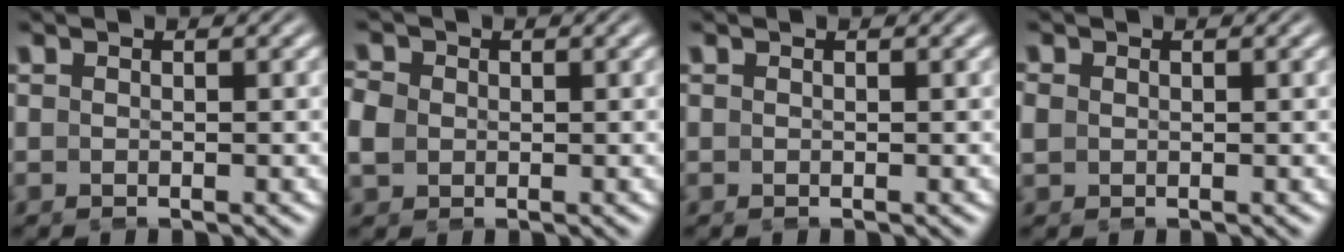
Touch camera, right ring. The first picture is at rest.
{"total": 2.4, "force": [0.2, 2.1, 1.1], "torque": [-0.028, -0.002, 0.003]}
{"total": 0.0}
{"total": 1.1, "force": [0.3, 1.0, 0.5], "torque": [-0.018, -0.006, 0.009]}